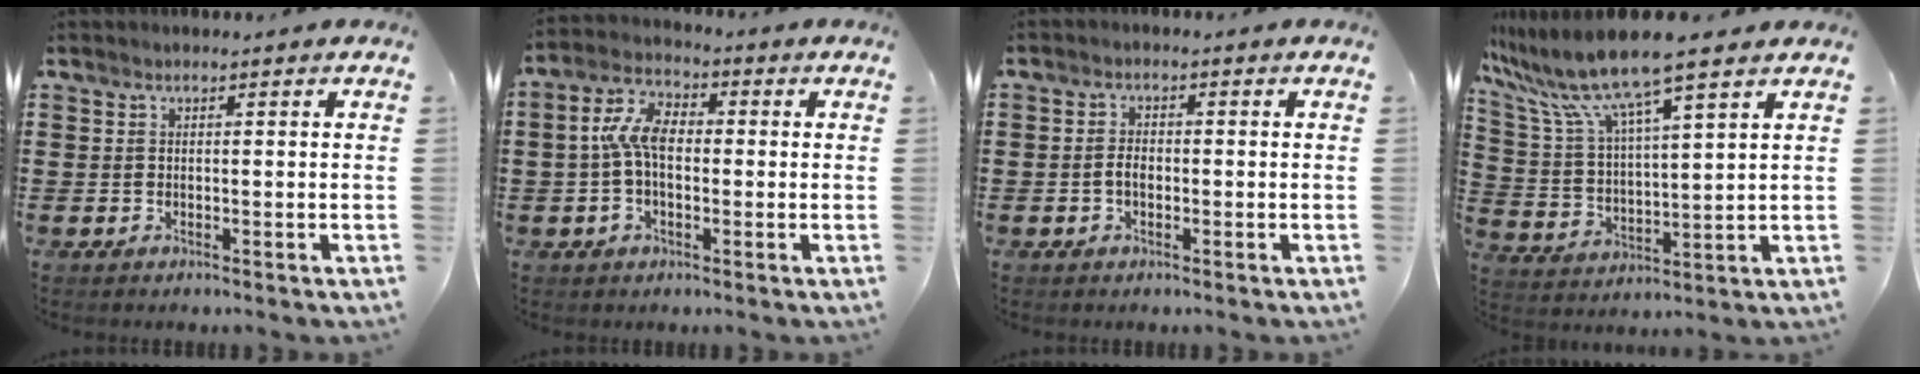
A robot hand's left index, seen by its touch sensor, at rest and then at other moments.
{"total": 7.1, "force": [-0.3, 4.1, 5.9], "torque": [-0.137, 0.006, -0.013]}
{"total": 2.1, "force": [-0.4, 1.1, 1.7], "torque": [-0.043, 0.001, -0.011]}
{"total": 10.4, "force": [8.4, 0.5, 6.1], "torque": [-0.158, -0.048, 0.138]}